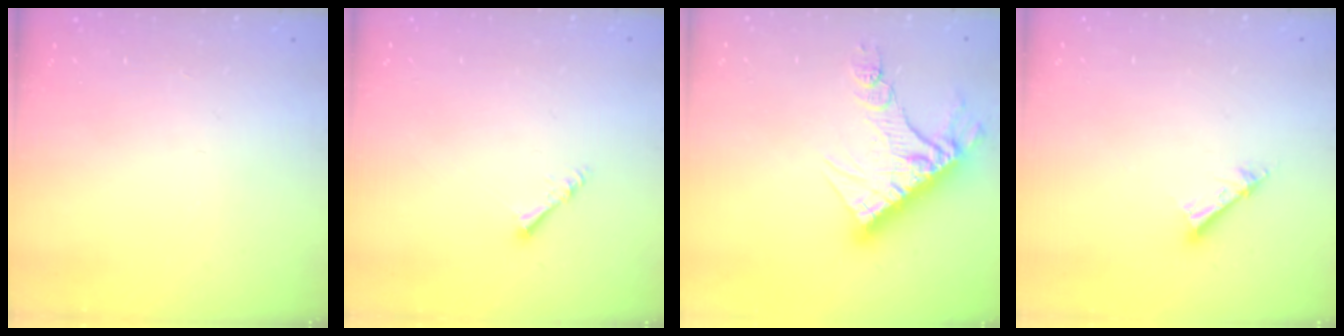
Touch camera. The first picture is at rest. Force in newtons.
{"total": 1.8, "press": 1.8, "slide": 0.1}
{"total": 14.4, "press": 14.4, "slide": 1.1}
{"total": 4.3, "press": 4.3, "slide": 0.3}